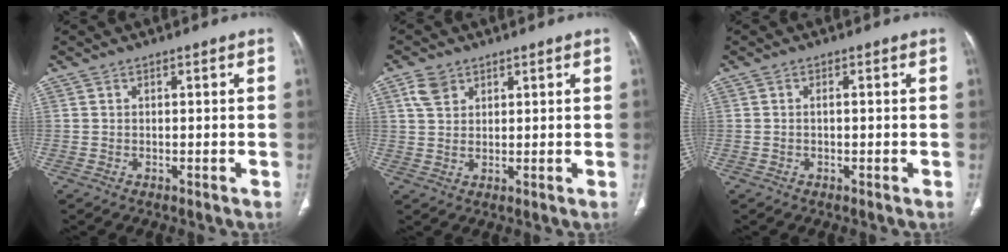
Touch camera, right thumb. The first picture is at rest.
{"total": 4.1, "force": [2.2, 2.9, 2.0], "torque": [-0.033, -0.003, 0.049]}
{"total": 0.9, "force": [-0.1, 0.4, 0.8], "torque": [-0.016, 0.003, -0.002]}